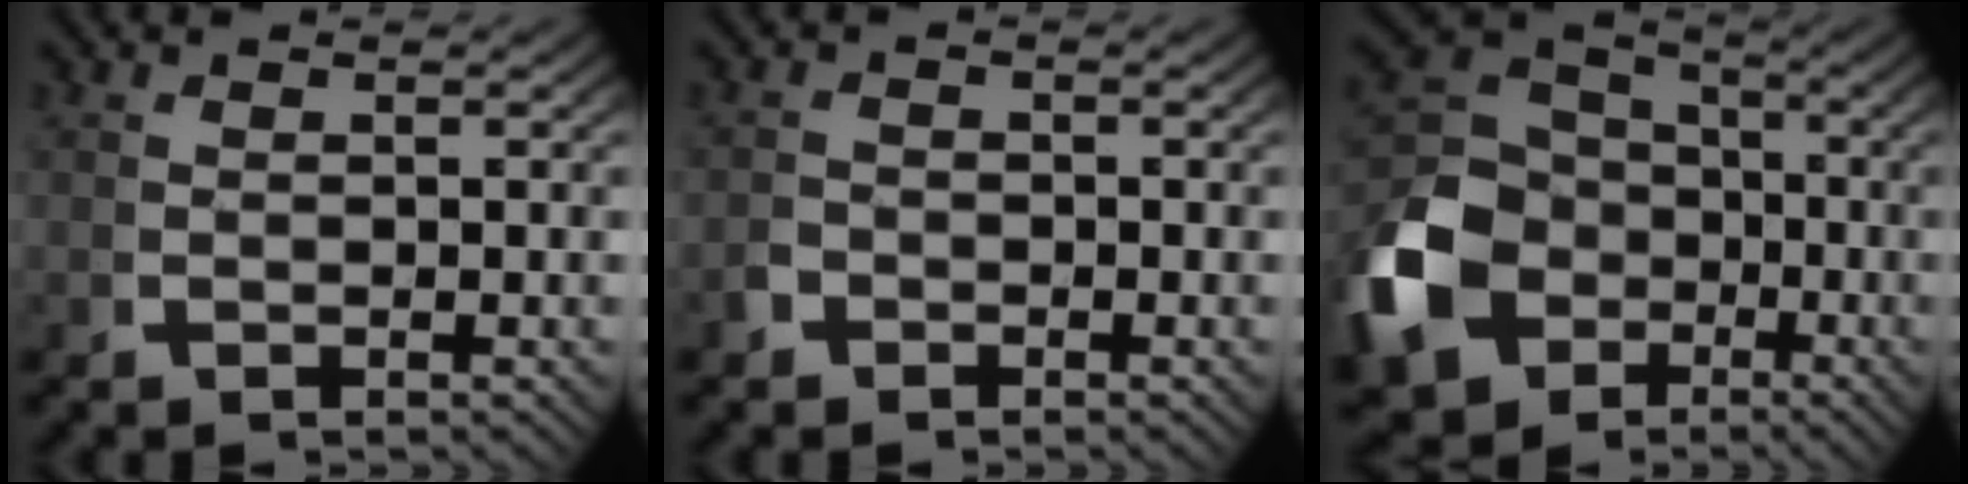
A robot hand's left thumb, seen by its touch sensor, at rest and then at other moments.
{"total": 1.2, "force": [-0.9, 0.7, 0.1], "torque": [0.000, -0.005, -0.019]}
{"total": 12.9, "force": [-3.2, 10.2, 7.2], "torque": [-0.163, -0.037, -0.040]}